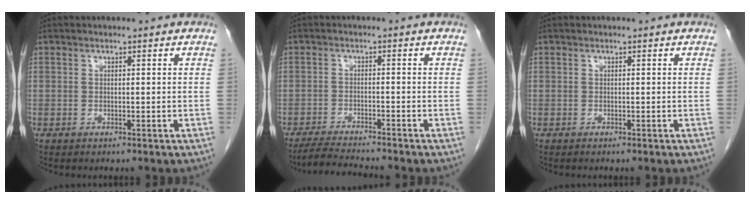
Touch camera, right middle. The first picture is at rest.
{"total": 5.6, "force": [-5.3, -0.5, 1.9], "torque": [-0.032, -0.022, -0.093]}
{"total": 0.0}